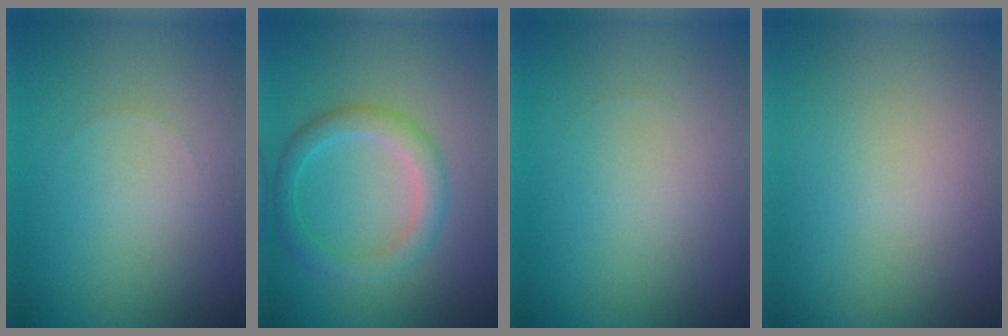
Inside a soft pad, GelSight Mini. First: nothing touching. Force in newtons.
{"total": 3.0, "press": 3.0, "slide": 0.1}
{"total": 0.0}
{"total": 0.0}